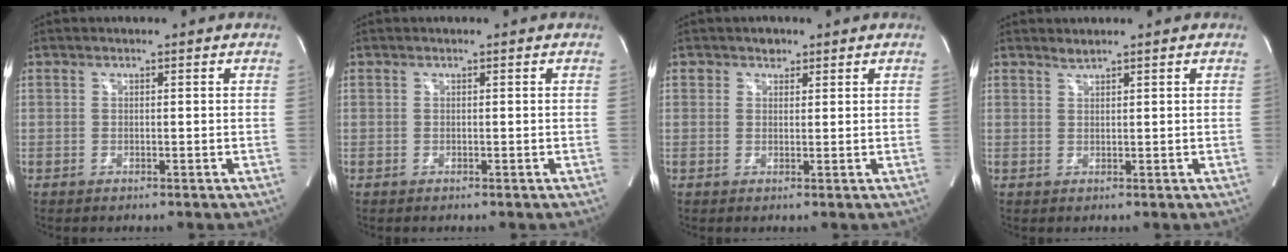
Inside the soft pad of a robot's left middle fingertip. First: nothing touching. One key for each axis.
{"total": 0.0}
{"total": 1.5, "fx": 1.0, "fy": 1.2, "fz": 0.2, "tx": 0.001, "ty": -0.001, "tz": 0.012}
{"total": 1.0, "fx": 0.9, "fy": -0.2, "fz": 0.1, "tx": -0.007, "ty": -0.002, "tz": 0.021}